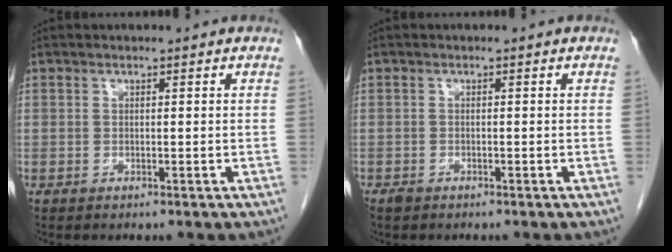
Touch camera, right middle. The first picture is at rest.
{"total": 0.8, "force": [-0.7, 0.5, 0.2], "torque": [-0.009, 0.000, -0.012]}